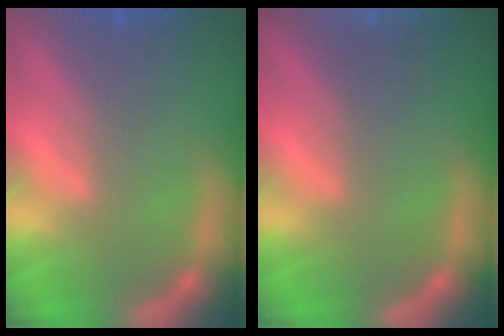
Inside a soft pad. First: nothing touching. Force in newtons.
{"total": 3.0}